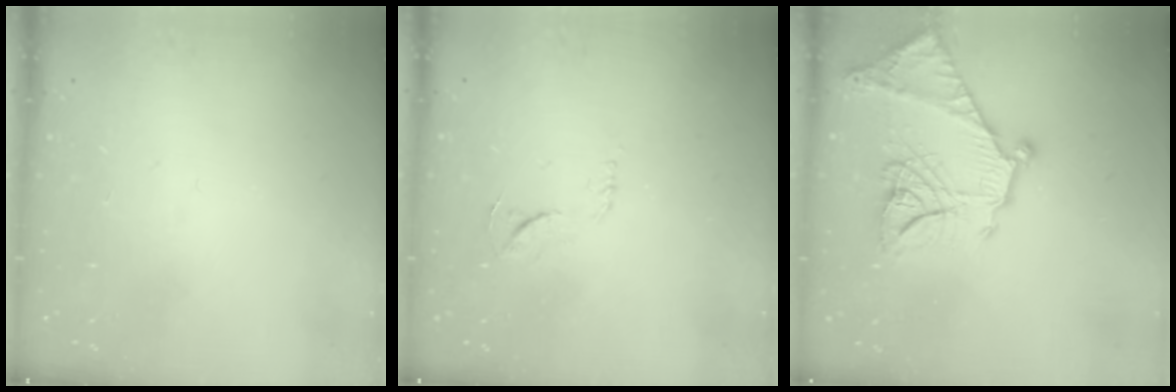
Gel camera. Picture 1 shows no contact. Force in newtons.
{"total": 6.1, "press": 6.1, "slide": 0.3}
{"total": 20.7, "press": 20.6, "slide": 2.0}